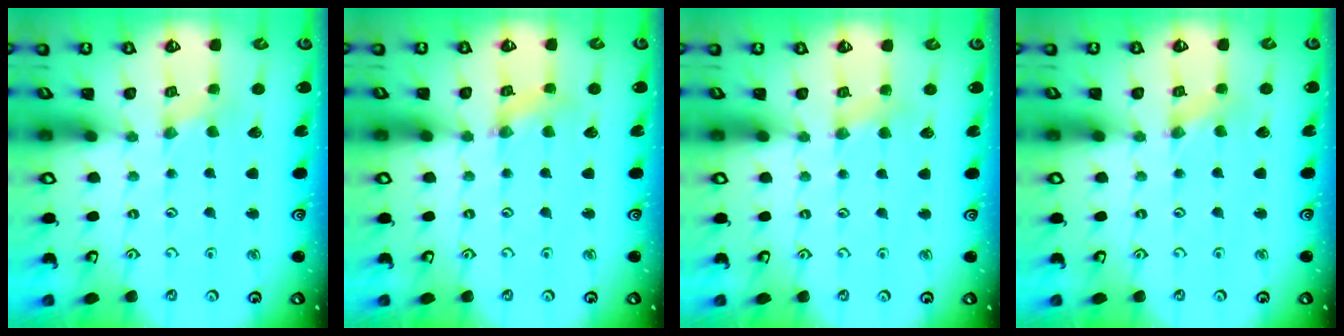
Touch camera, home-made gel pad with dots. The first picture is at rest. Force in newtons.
{"total": 2.8, "press": 2.8, "slide": 0.3}
{"total": 3.6, "press": 3.6, "slide": 0.6}
{"total": 0.0}